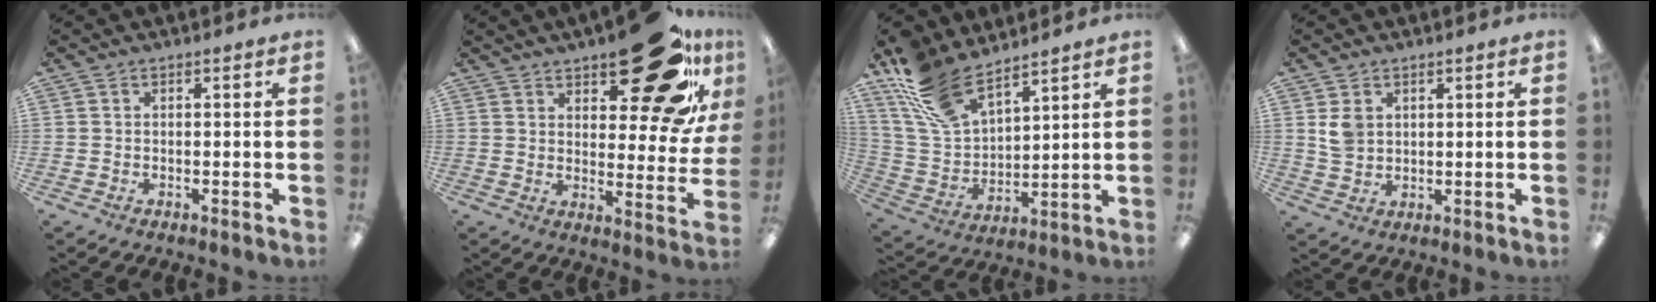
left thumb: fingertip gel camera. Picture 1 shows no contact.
{"total": 23.1, "force": [14.4, 9.5, 15.4], "torque": [-0.197, -0.080, 0.234]}
{"total": 16.5, "force": [12.5, 7.4, 7.8], "torque": [-0.191, -0.055, 0.235]}
{"total": 4.8, "force": [1.9, 3.8, 2.3], "torque": [-0.035, 0.002, 0.035]}